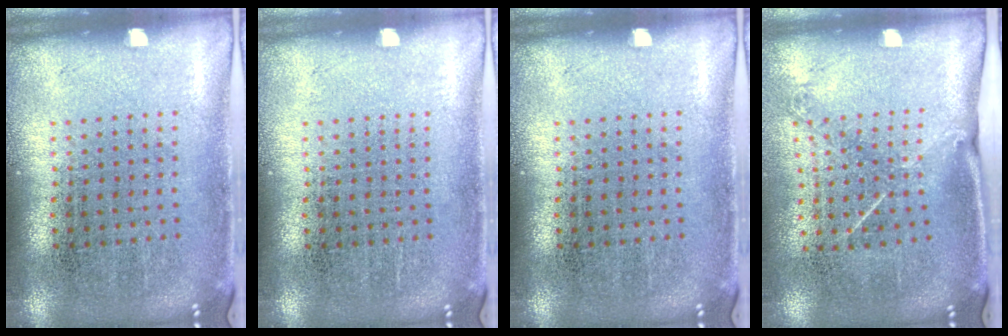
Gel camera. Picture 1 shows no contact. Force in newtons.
{"total": 0.0}
{"total": 0.0}
{"total": 1.4, "press": 1.0, "slide": 1.0}